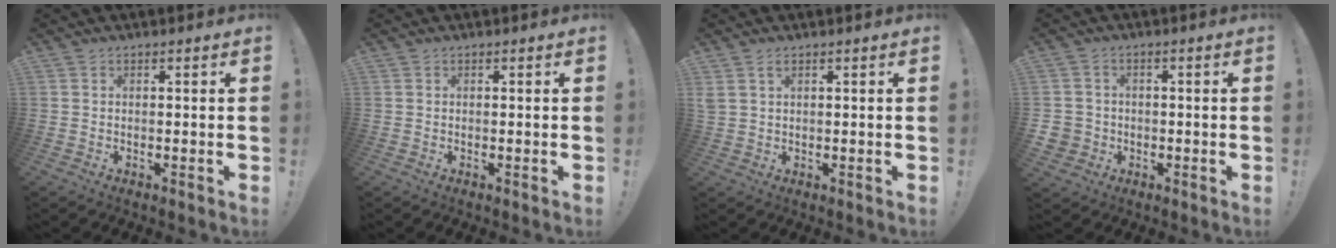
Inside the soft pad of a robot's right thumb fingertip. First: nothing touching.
{"total": 0.0}
{"total": 2.4, "force": [1.3, 1.2, 1.6], "torque": [-0.031, 0.001, 0.024]}
{"total": 4.2, "force": [-0.6, 4.0, 1.4], "torque": [-0.030, 0.008, -0.008]}